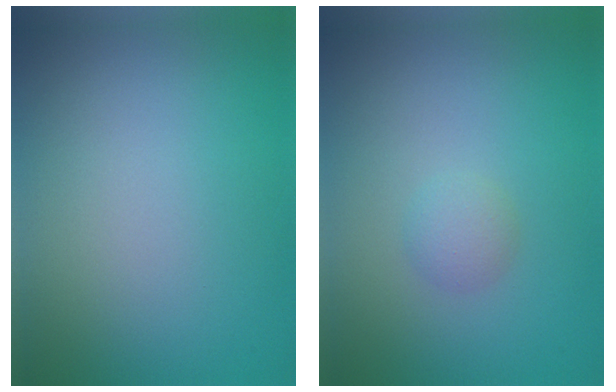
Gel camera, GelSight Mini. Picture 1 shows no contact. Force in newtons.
{"total": 1.4, "press": 1.4, "slide": 0.1}